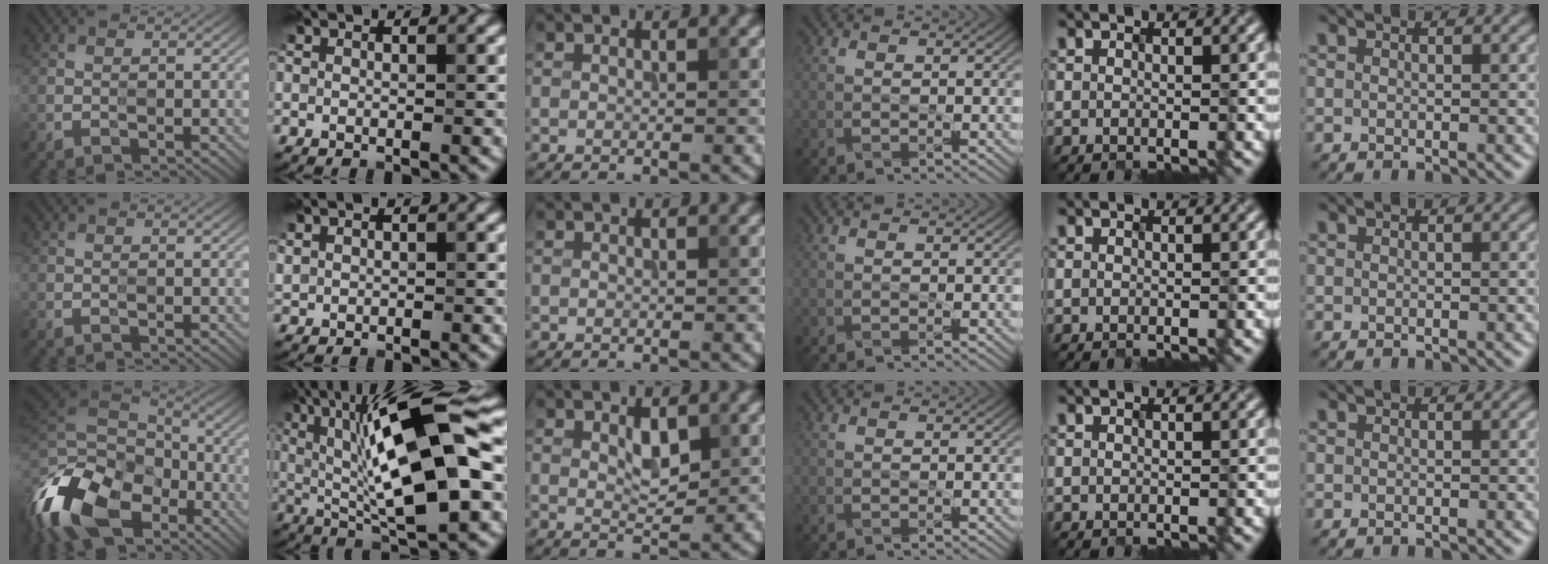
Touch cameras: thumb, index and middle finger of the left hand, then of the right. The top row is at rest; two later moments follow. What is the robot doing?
{"motion": "extract", "object": "pen cap and body"}